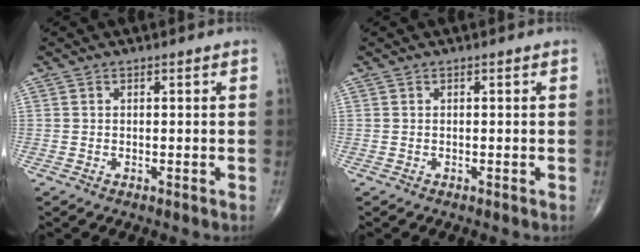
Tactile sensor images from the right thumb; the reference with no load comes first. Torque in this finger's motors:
{"motor_torque": [0.00, 0.00, 0.00, 0.00, 0.00]}